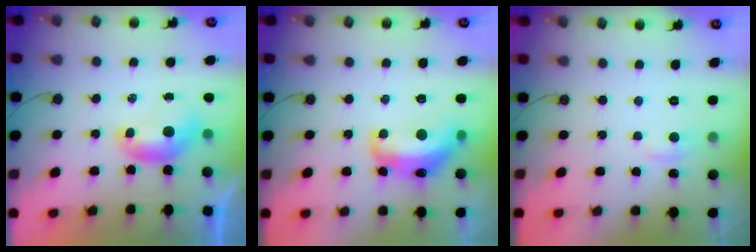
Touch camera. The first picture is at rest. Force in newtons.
{"total": 8.2, "press": 8.1, "slide": 0.9}
{"total": 2.0, "press": 1.9, "slide": 0.6}